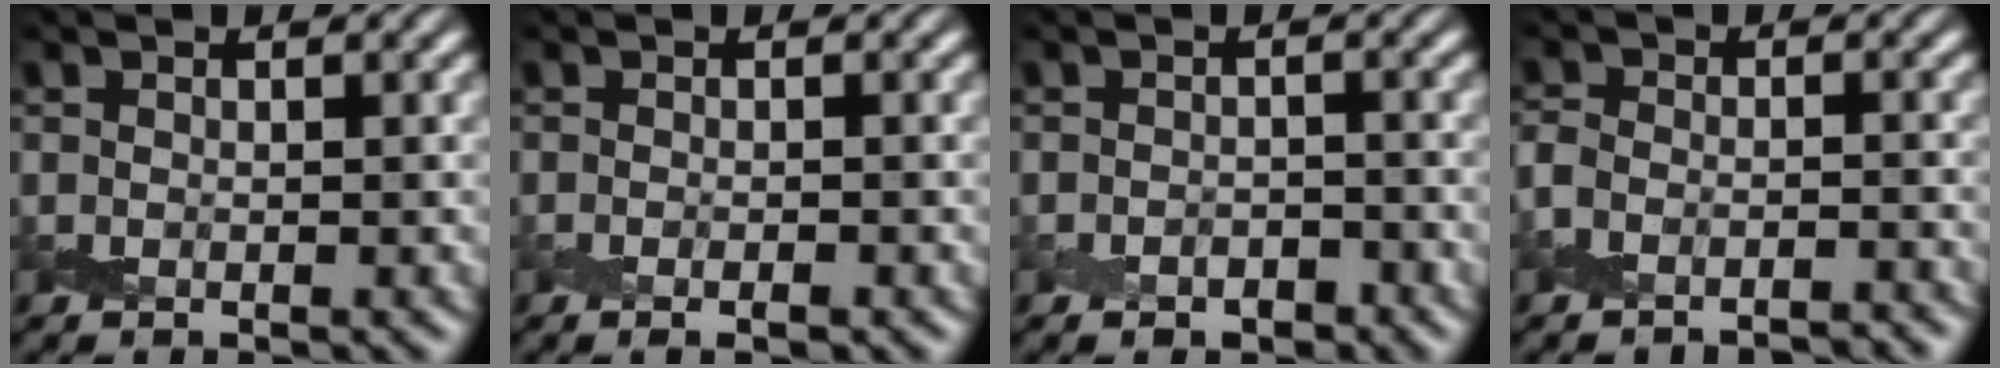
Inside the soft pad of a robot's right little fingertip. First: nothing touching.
{"total": 1.2, "force": [-0.5, 0.2, 1.0], "torque": [-0.015, -0.003, -0.010]}
{"total": 1.6, "force": [-1.0, 0.9, 0.7], "torque": [-0.010, 0.003, -0.018]}
{"total": 3.7, "force": [-3.3, 1.4, 1.2], "torque": [-0.017, -0.003, -0.067]}